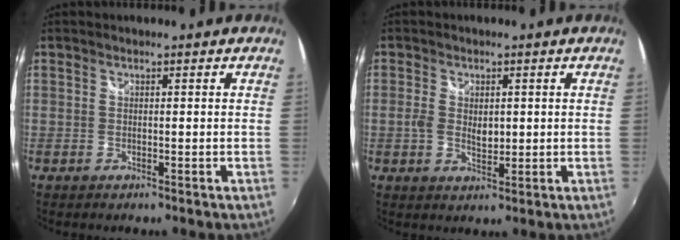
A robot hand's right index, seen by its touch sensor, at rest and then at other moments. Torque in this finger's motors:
{"motor_torque": [-0.15, 0.26, -0.07, 0.02]}